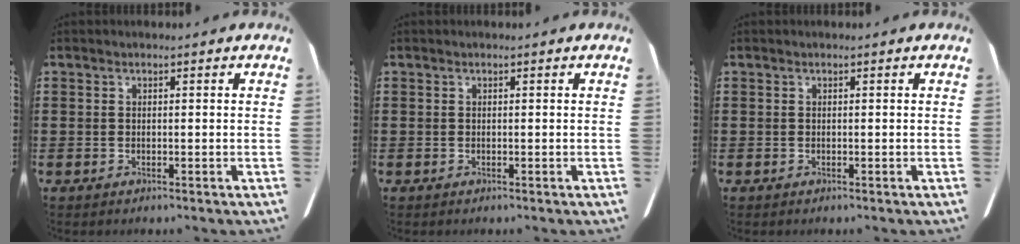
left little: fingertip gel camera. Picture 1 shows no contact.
{"total": 0.0}
{"total": 0.0}